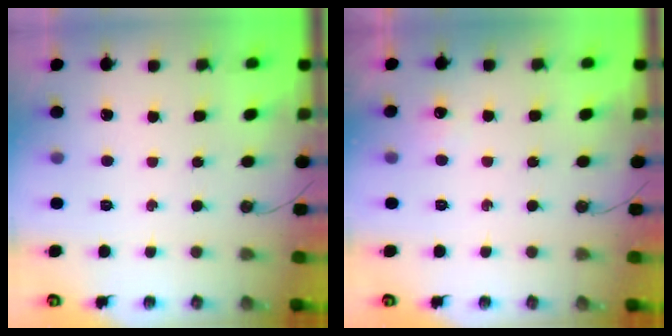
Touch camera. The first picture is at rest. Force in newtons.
{"total": 5.3, "press": 5.3, "slide": 0.7}